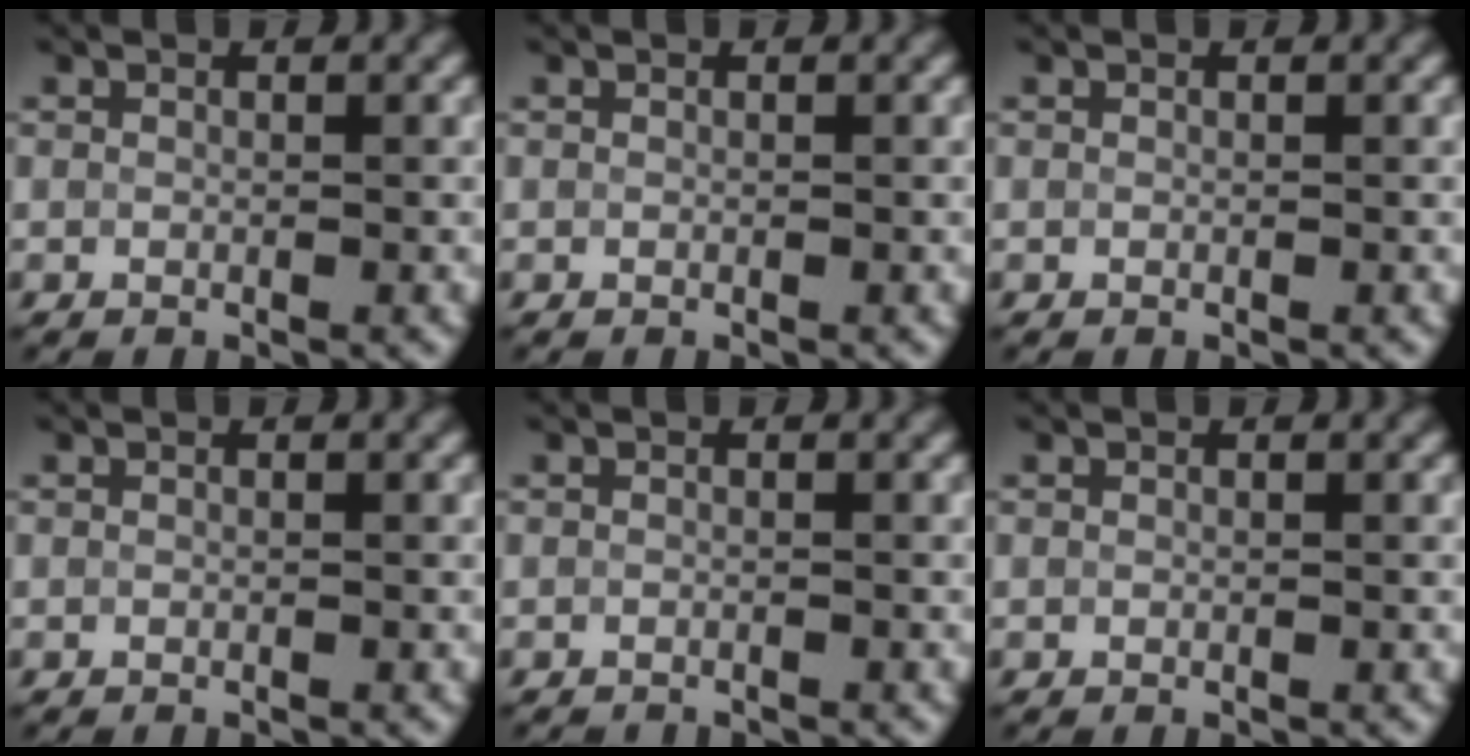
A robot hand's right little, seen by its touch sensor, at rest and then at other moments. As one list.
[{"total": 0.0}, {"total": 0.0}, {"total": 0.0}, {"total": 0.7, "force": [-0.7, -0.1, -0.1], "torque": [-0.001, -0.003, -0.012]}, {"total": 0.0}]